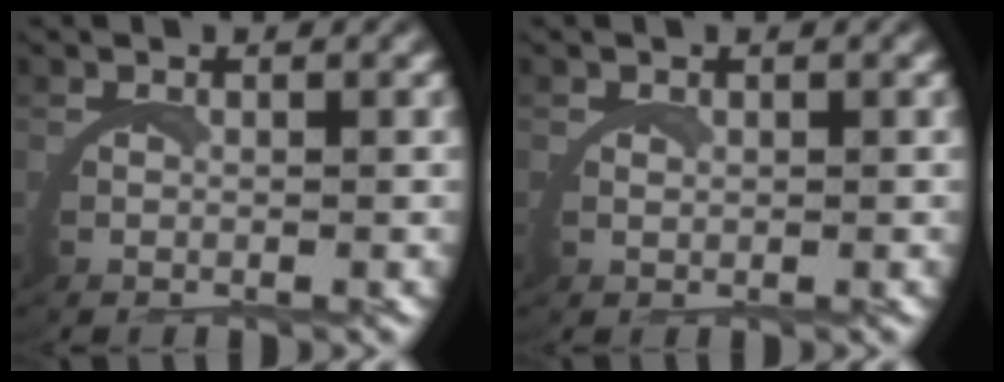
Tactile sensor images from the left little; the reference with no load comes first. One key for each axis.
{"total": 0.9, "fx": 0.9, "fy": -0.2, "fz": 0.0, "tx": -0.005, "ty": -0.003, "tz": 0.019}